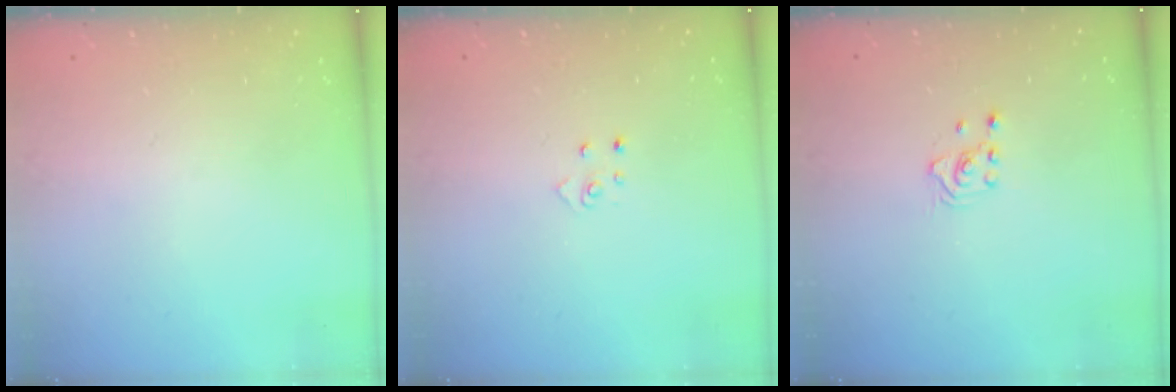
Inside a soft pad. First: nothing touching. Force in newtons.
{"total": 2.6, "press": 2.6, "slide": 0.3}
{"total": 1.6, "press": 1.5, "slide": 0.2}